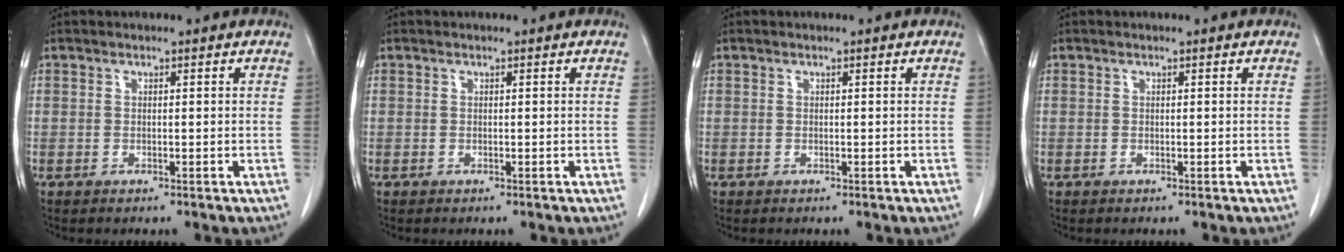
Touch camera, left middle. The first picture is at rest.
{"total": 0.0}
{"total": 0.0}
{"total": 0.0}